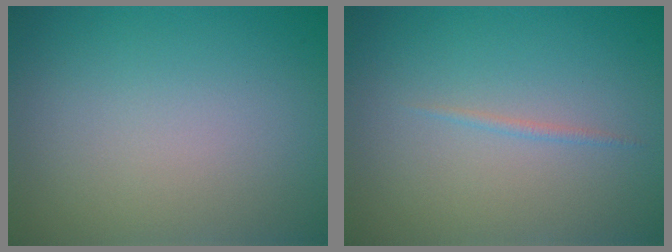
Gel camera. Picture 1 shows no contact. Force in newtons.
{"total": 0.6, "press": 0.6, "slide": 0.0}